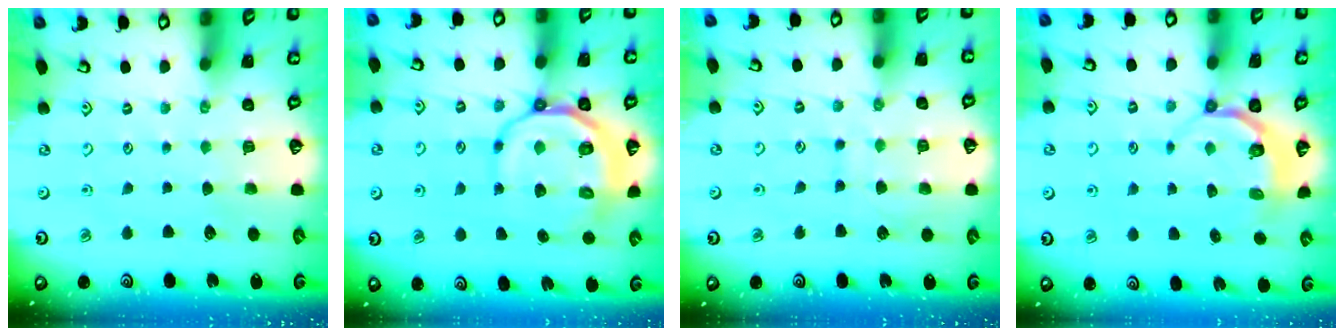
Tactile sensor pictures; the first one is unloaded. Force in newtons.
{"total": 11.0, "press": 10.6, "slide": 2.7}
{"total": 7.6, "press": 7.5, "slide": 0.7}
{"total": 4.5, "press": 3.7, "slide": 2.6}